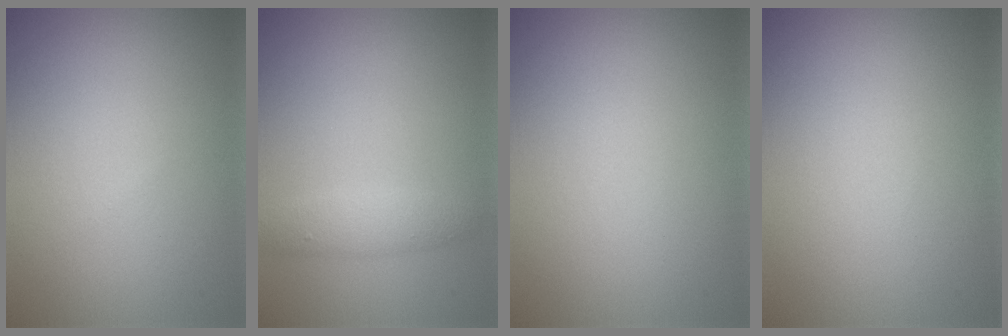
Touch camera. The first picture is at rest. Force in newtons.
{"total": 1.9, "press": 1.9, "slide": 0.1}
{"total": 0.0}
{"total": 0.0}